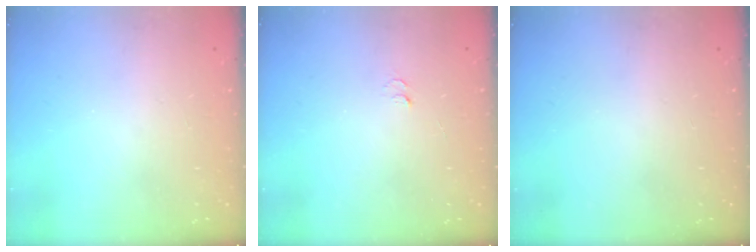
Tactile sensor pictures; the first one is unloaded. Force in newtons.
{"total": 2.9, "press": 2.9, "slide": 0.3}
{"total": 0.0}